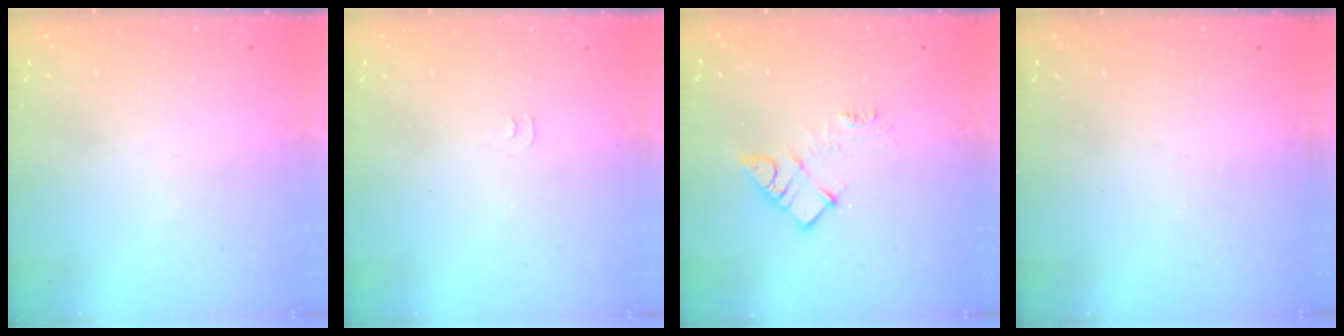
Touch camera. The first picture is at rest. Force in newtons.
{"total": 3.1, "press": 3.0, "slide": 0.5}
{"total": 9.3, "press": 9.3, "slide": 0.5}
{"total": 0.0}